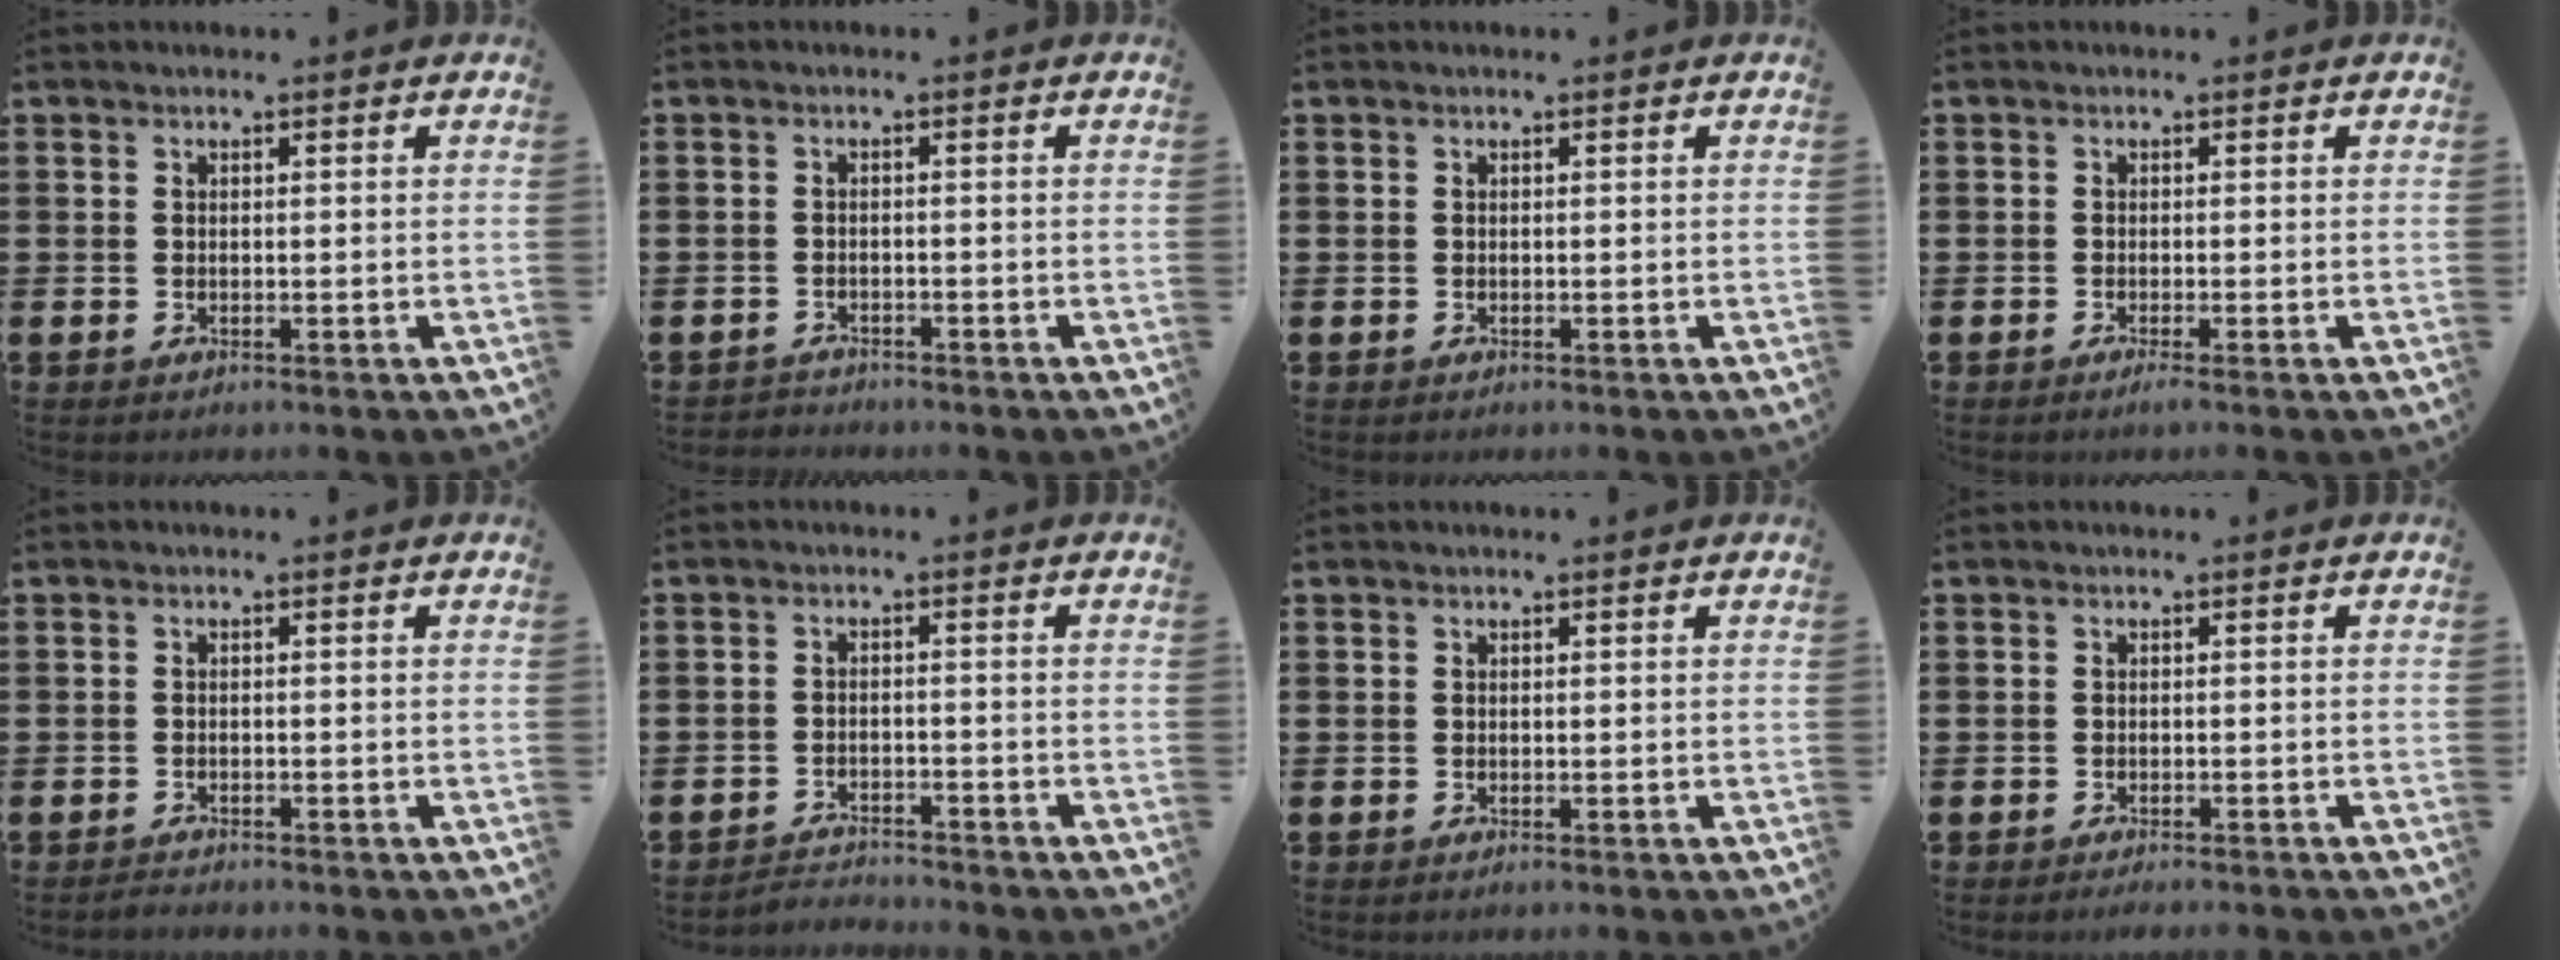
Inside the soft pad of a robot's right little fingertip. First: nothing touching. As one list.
[{"total": 1.2, "force": [-1.1, 0.2, -0.2], "torque": [0.001, 0.004, -0.026]}, {"total": 0.0}, {"total": 0.9, "force": [-0.5, 0.0, 0.8], "torque": [-0.012, -0.003, -0.008]}, {"total": 0.8, "force": [-0.8, 0.1, 0.0], "torque": [-0.003, -0.003, -0.016]}, {"total": 2.3, "force": [-2.3, 0.1, -0.3], "torque": [-0.002, 0.003, -0.050]}, {"total": 0.0}, {"total": 0.7, "force": [-0.7, 0.0, 0.3], "torque": [-0.005, -0.003, -0.013]}]